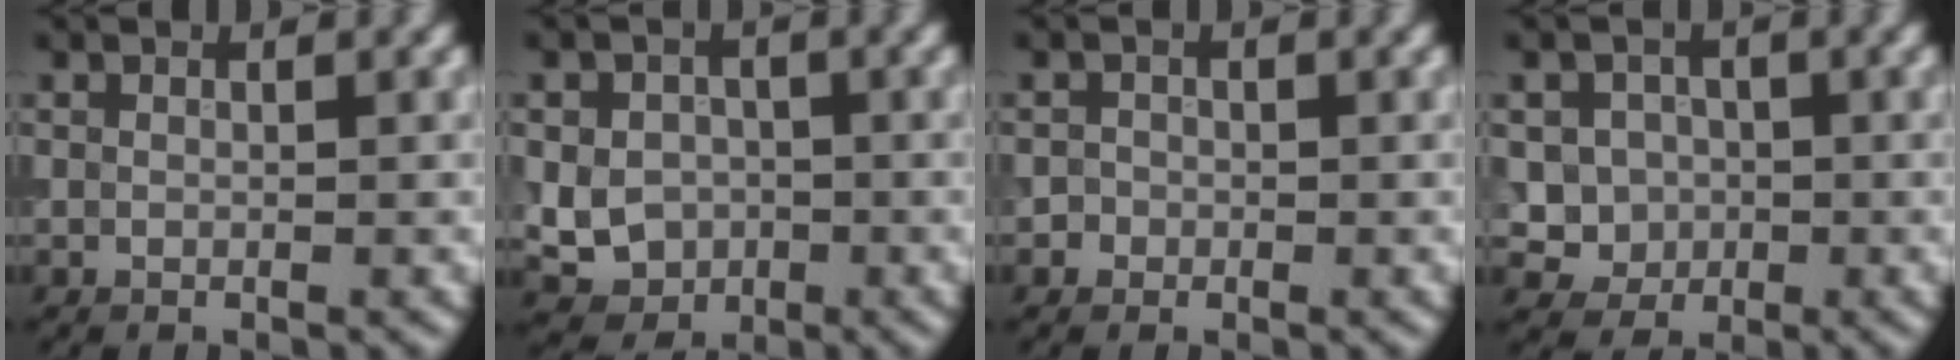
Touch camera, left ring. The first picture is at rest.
{"total": 4.3, "force": [-0.7, 3.7, 2.1], "torque": [-0.031, -0.003, -0.019]}
{"total": 0.9, "force": [-0.2, 0.9, 0.0], "torque": [0.011, -0.002, -0.008]}
{"total": 3.7, "force": [0.0, 3.5, 1.1], "torque": [-0.007, -0.001, -0.013]}